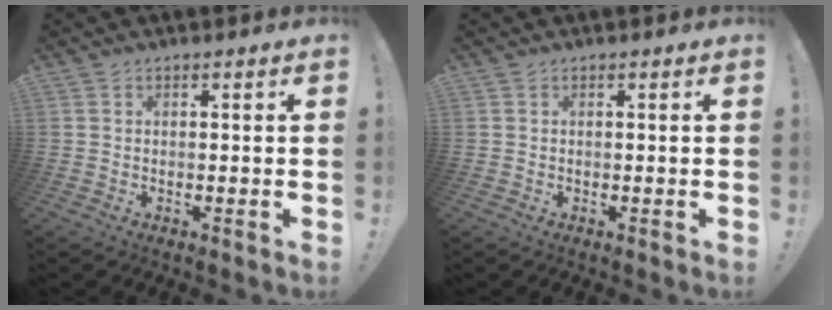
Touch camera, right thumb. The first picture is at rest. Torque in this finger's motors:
{"motor_torque": [-0.04, 0.04, 0.01, 0.03, 0.01]}